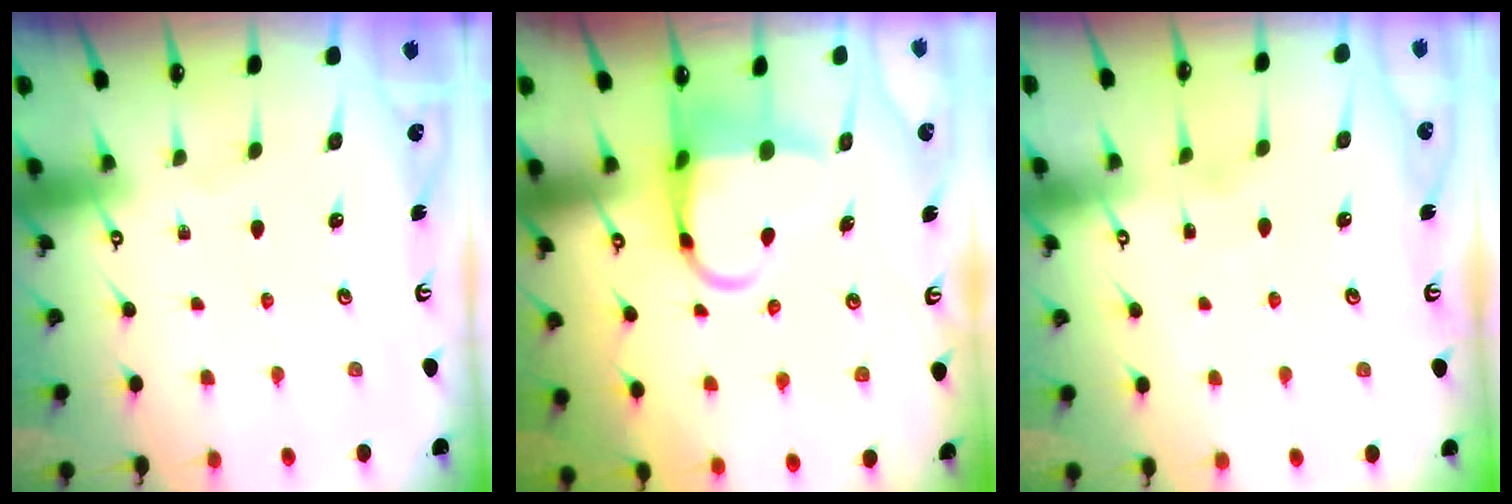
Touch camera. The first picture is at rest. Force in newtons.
{"total": 6.7, "press": 6.6, "slide": 1.2}
{"total": 2.1, "press": 2.1, "slide": 0.4}